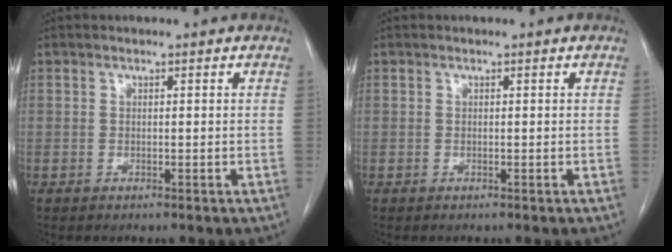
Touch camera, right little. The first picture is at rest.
{"total": 0.0}